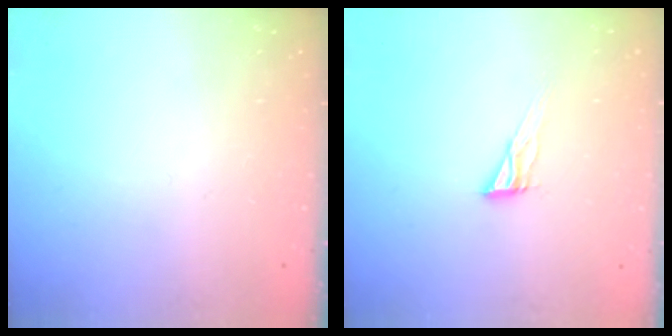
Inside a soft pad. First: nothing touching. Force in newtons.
{"total": 6.9, "press": 6.8, "slide": 0.5}